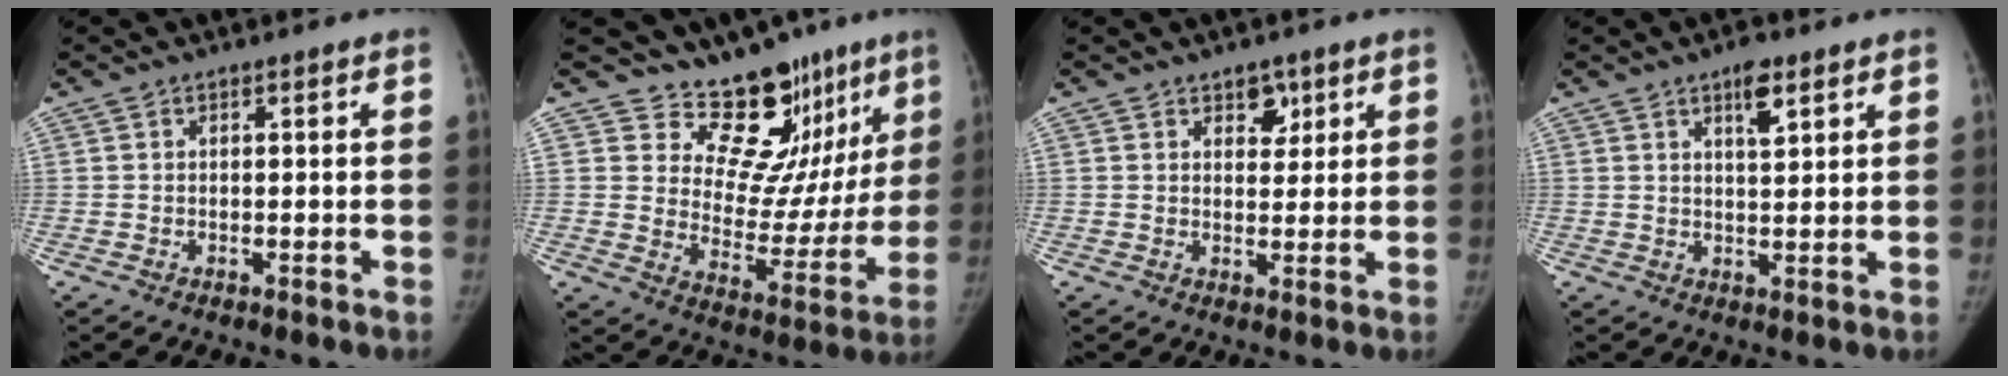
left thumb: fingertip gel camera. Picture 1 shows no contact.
{"total": 16.0, "force": [12.9, 7.5, 5.7], "torque": [-0.014, -0.106, 0.184]}
{"total": 3.8, "force": [2.2, 2.5, 1.9], "torque": [0.000, -0.013, 0.034]}
{"total": 4.8, "force": [2.9, 1.7, 3.4], "torque": [-0.045, -0.015, 0.046]}